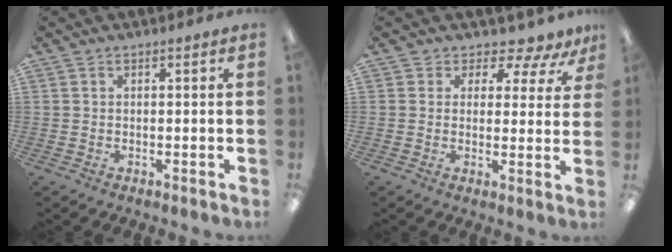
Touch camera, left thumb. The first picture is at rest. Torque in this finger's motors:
{"motor_torque": [-0.02, -0.07, -0.26, -0.22, 0.00]}